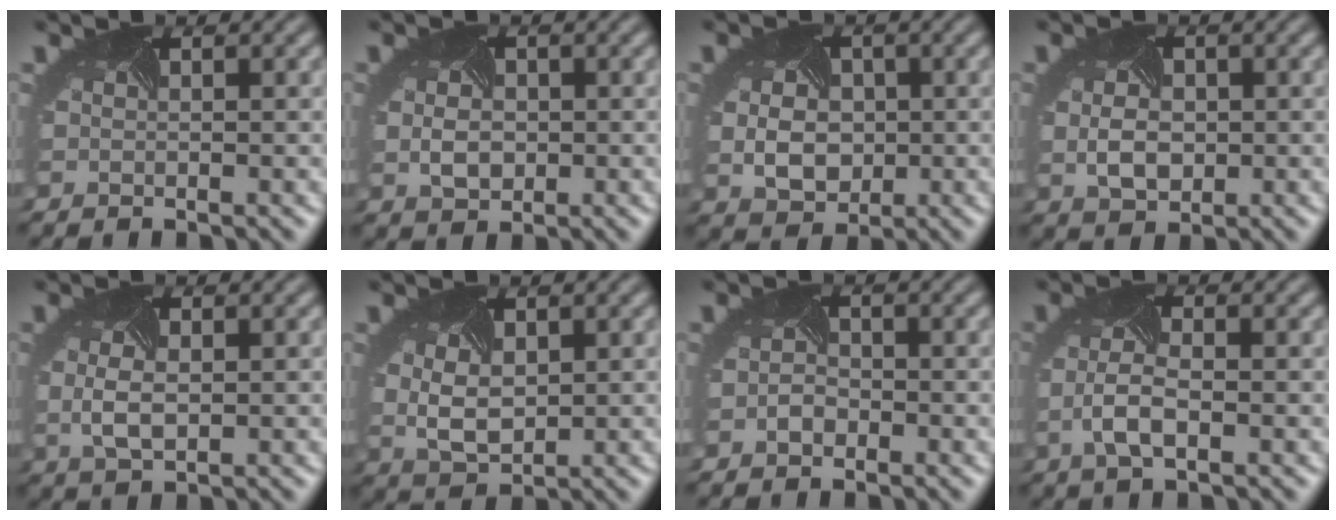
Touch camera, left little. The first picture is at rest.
{"total": 2.8, "force": [0.0, 2.2, 1.8], "torque": [-0.032, 0.002, 0.001]}
{"total": 5.3, "force": [0.0, 4.2, 3.3], "torque": [-0.054, -0.001, -0.002]}
{"total": 3.4, "force": [-0.1, 2.5, 2.3], "torque": [-0.046, -0.003, 0.004]}
{"total": 2.7, "force": [-0.1, 1.5, 2.3], "torque": [-0.059, -0.005, 0.000]}
{"total": 3.6, "force": [0.5, 2.3, 2.7], "torque": [-0.063, -0.008, 0.017]}
{"total": 1.2, "force": [-0.8, 0.7, 0.4], "torque": [-0.013, -0.003, -0.017]}
{"total": 3.1, "force": [-0.8, 1.2, 2.7], "torque": [-0.070, -0.005, -0.016]}